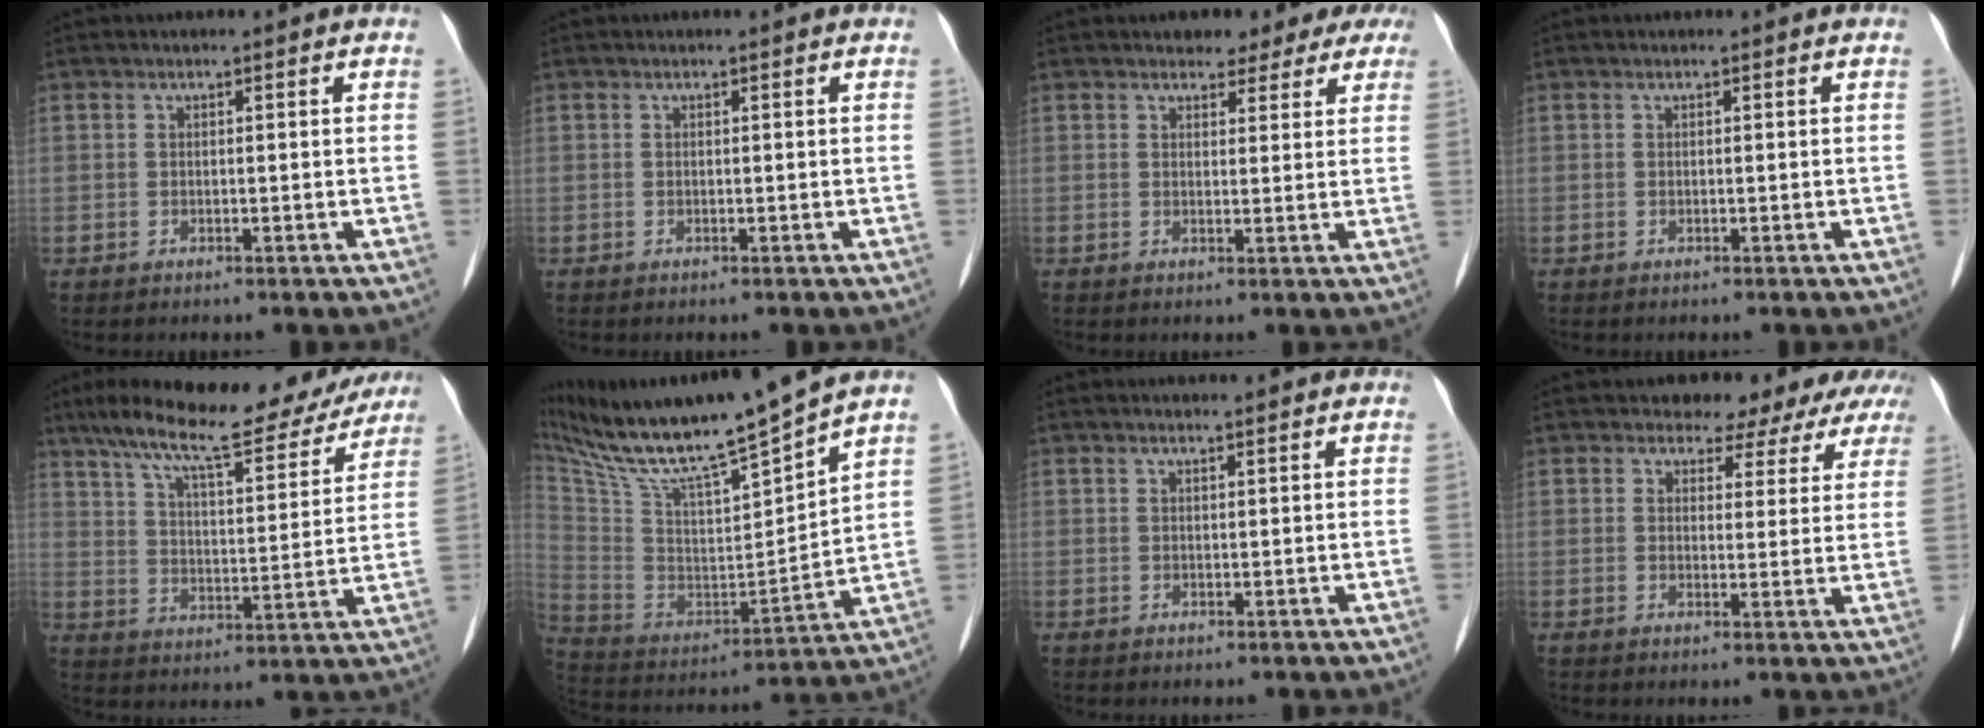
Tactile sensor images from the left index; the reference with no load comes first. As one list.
[{"total": 0.0}, {"total": 6.6, "force": [5.5, 3.1, 1.8], "torque": [-0.008, 0.007, 0.053]}, {"total": 0.0}, {"total": 24.7, "force": [19.3, 6.1, 14.1], "torque": [-0.223, 0.026, 0.276]}, {"total": 20.2, "force": [16.8, 0.5, 11.2], "torque": [-0.198, -0.006, 0.300]}, {"total": 1.1, "force": [1.1, 0.1, 0.4], "torque": [-0.012, 0.011, 0.021]}, {"total": 8.9, "force": [8.2, 3.2, 1.3], "torque": [0.011, -0.002, 0.071]}]